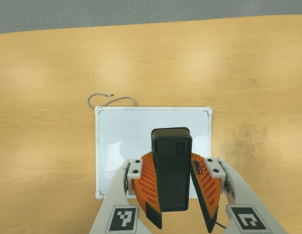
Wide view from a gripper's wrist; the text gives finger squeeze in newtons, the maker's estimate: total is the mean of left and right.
{"total": 8.9, "left": 9.3, "right": 8.5}